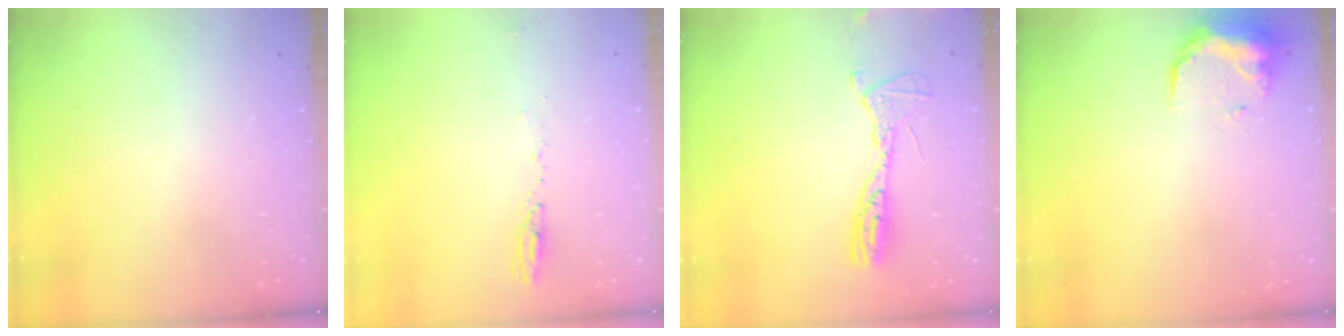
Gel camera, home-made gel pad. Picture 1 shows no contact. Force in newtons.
{"total": 3.7, "press": 3.6, "slide": 1.1}
{"total": 12.0, "press": 11.9, "slide": 1.1}
{"total": 9.7, "press": 9.6, "slide": 0.9}